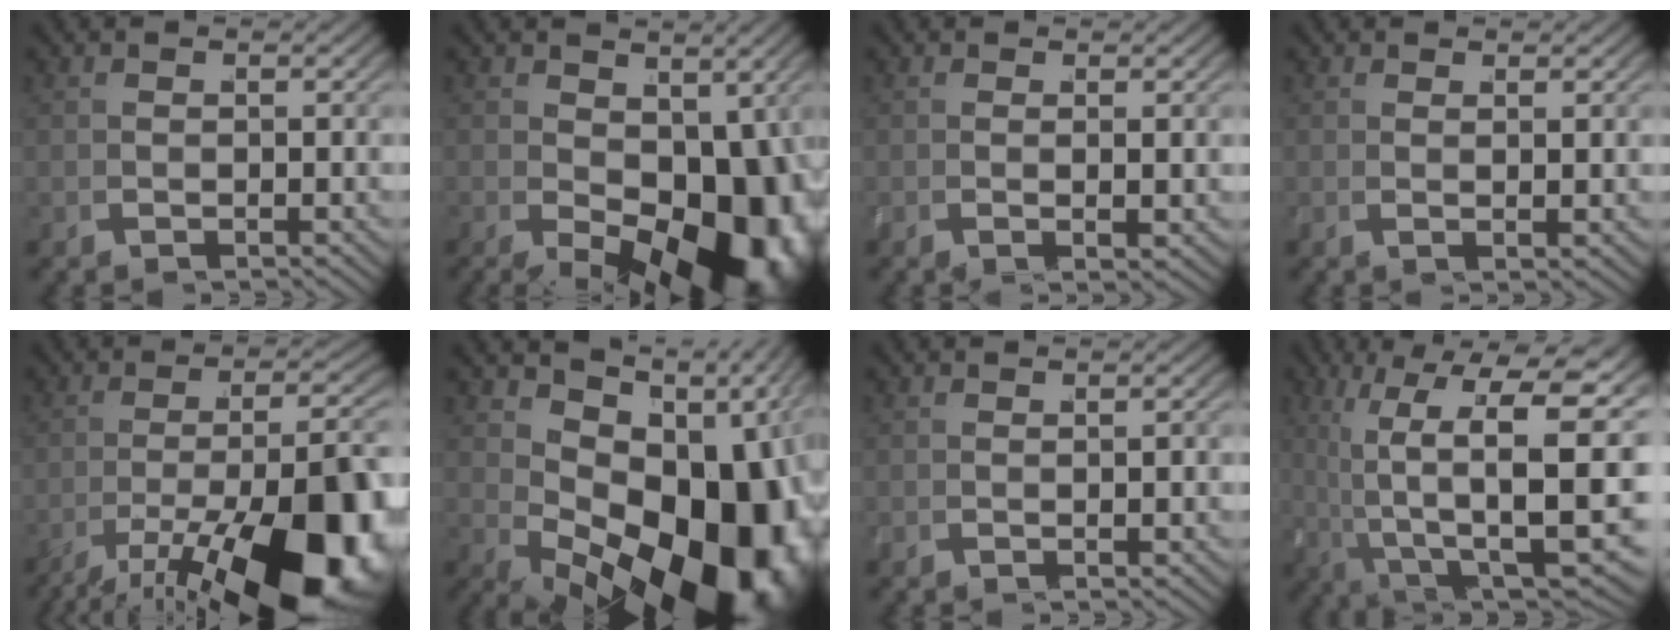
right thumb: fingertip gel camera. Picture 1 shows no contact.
{"total": 14.4, "force": [-2.9, 8.4, 11.3], "torque": [-0.173, -0.061, -0.011]}
{"total": 1.1, "force": [0.3, 0.5, 1.0], "torque": [-0.025, 0.000, 0.003]}
{"total": 1.2, "force": [0.8, 0.1, 0.9], "torque": [-0.022, 0.001, 0.014]}
{"total": 16.3, "force": [-5.1, 7.6, 13.5], "torque": [-0.217, -0.052, -0.040]}
{"total": 21.3, "force": [-1.4, 12.5, 17.1], "torque": [-0.258, -0.043, 0.010]}
{"total": 0.7, "force": [-0.1, 0.3, 0.6], "torque": [-0.011, 0.000, -0.002]}
{"total": 15.9, "force": [-1.2, 8.6, 13.3], "torque": [-0.228, -0.062, 0.014]}